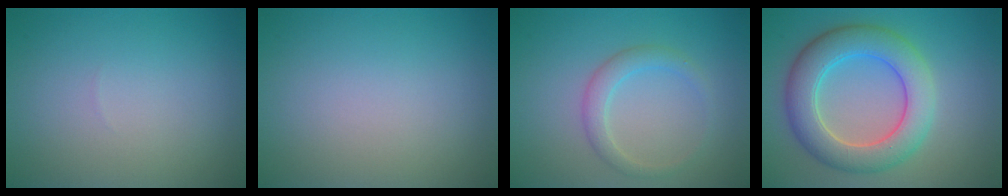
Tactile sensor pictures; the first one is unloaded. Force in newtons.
{"total": 0.0}
{"total": 2.1, "press": 2.1, "slide": 0.2}
{"total": 6.9, "press": 6.9, "slide": 0.2}